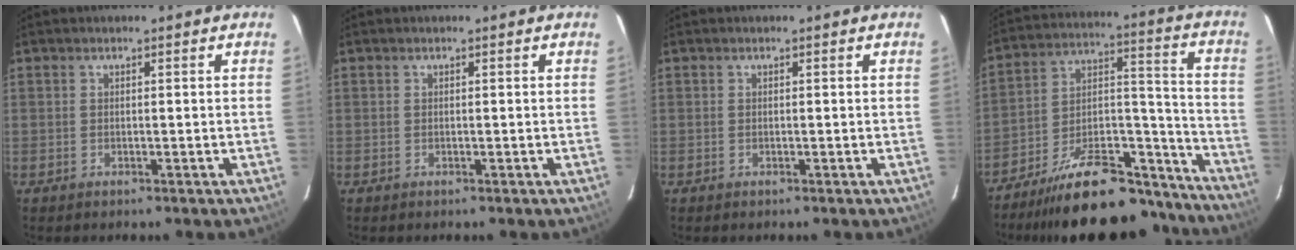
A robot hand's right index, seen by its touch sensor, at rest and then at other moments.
{"total": 0.0}
{"total": 0.0}
{"total": 25.8, "force": [-20.7, 9.3, 12.3], "torque": [-0.189, 0.044, -0.288]}